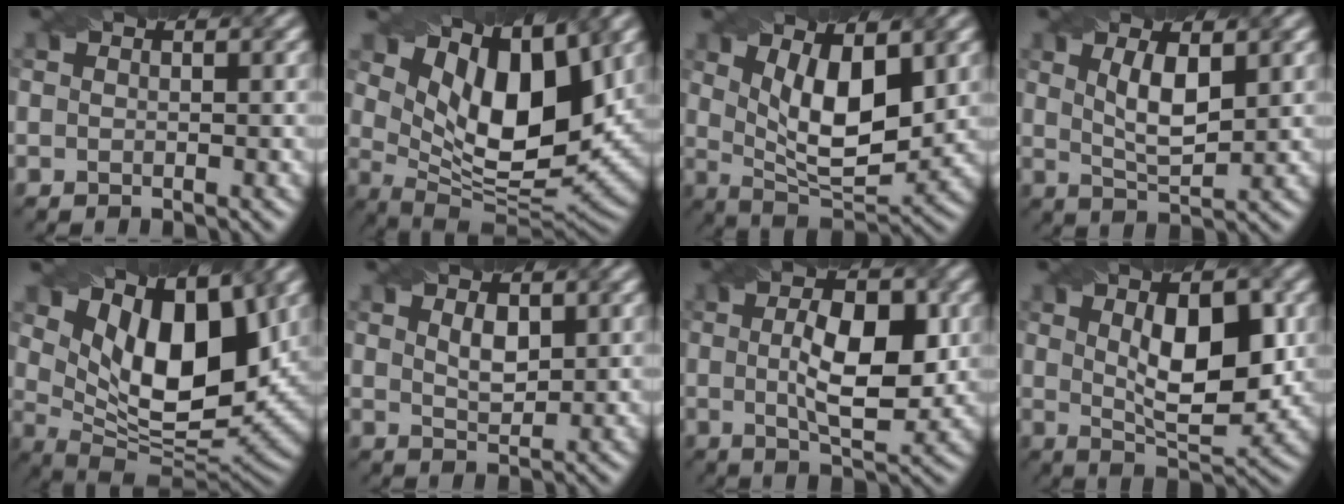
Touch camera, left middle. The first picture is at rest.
{"total": 11.5, "force": [5.0, 5.0, 9.0], "torque": [-0.161, -0.002, 0.090]}
{"total": 7.5, "force": [2.3, 3.0, 6.4], "torque": [-0.120, -0.011, 0.041]}
{"total": 3.9, "force": [1.2, 1.2, 3.5], "torque": [-0.072, -0.004, 0.025]}
{"total": 11.5, "force": [4.8, 5.3, 9.0], "torque": [-0.156, -0.003, 0.082]}
{"total": 2.0, "force": [0.9, 0.9, 1.5], "torque": [-0.030, -0.003, 0.020]}
{"total": 7.1, "force": [0.5, 2.7, 6.5], "torque": [-0.109, -0.001, 0.008]}
{"total": 8.2, "force": [1.3, 3.0, 7.5], "torque": [-0.114, 0.003, 0.024]}